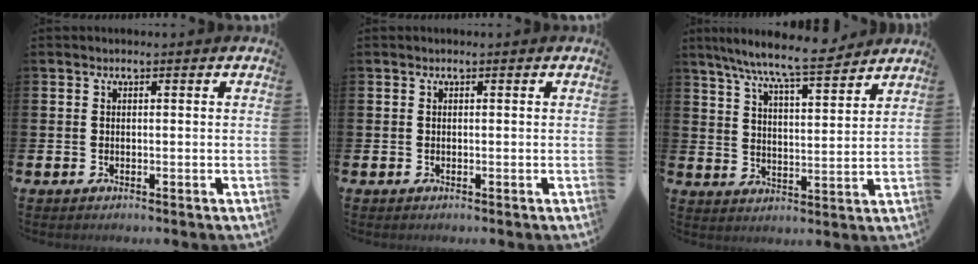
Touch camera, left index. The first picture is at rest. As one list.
[{"total": 0.0}, {"total": 8.6, "force": [7.9, 0.3, 3.3], "torque": [-0.087, -0.046, 0.139]}]